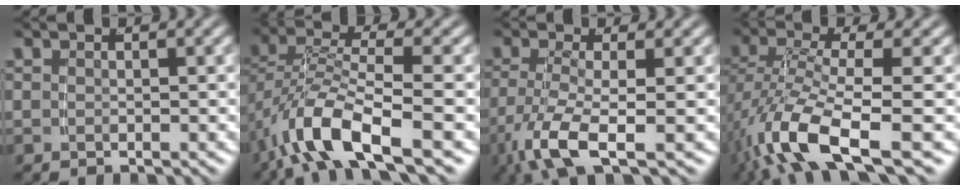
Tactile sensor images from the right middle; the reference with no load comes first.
{"total": 6.4, "force": [-2.7, 2.5, 5.2], "torque": [-0.122, -0.022, -0.031]}
{"total": 5.6, "force": [-2.6, 1.9, 4.7], "torque": [-0.107, -0.031, -0.027]}
{"total": 7.7, "force": [-3.7, 2.7, 6.3], "torque": [-0.137, -0.032, -0.044]}